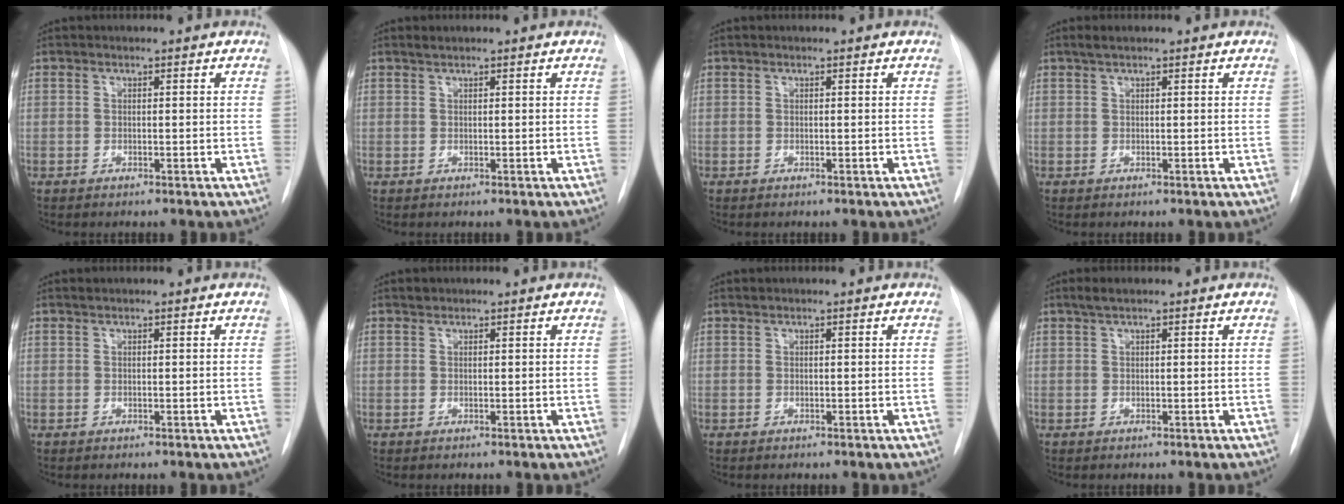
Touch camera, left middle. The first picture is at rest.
{"total": 0.6, "force": [0.6, 0.0, 0.2], "torque": [-0.009, 0.003, 0.014]}
{"total": 0.0}
{"total": 1.2, "force": [0.9, 0.1, 0.8], "torque": [-0.020, 0.009, 0.019]}
{"total": 0.0}
{"total": 0.6, "force": [0.6, 0.3, 0.0], "torque": [-0.003, 0.002, 0.009]}
{"total": 0.0}
{"total": 1.6, "force": [1.2, 0.2, 1.1], "torque": [-0.028, 0.008, 0.024]}